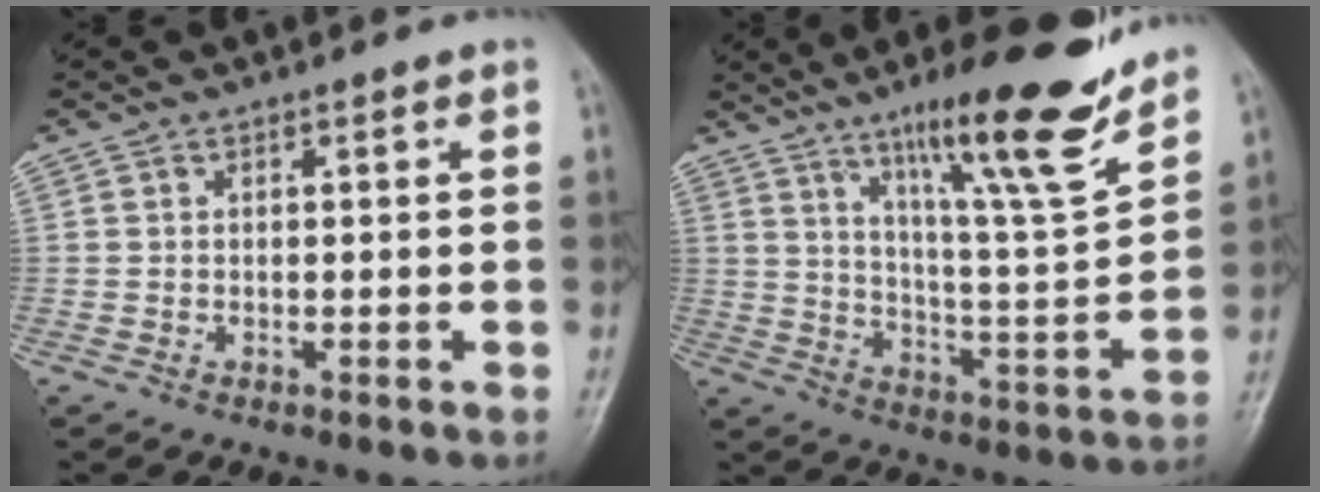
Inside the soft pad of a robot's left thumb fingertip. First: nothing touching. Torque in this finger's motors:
{"motor_torque": [0.81, 0.41, 1.41, -1.37, 0.27]}